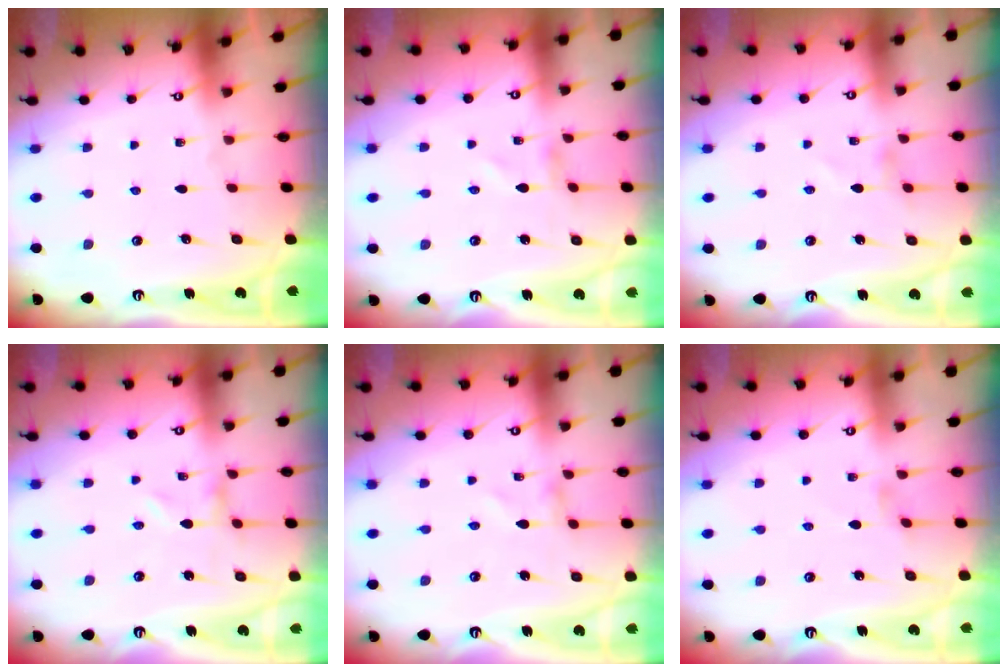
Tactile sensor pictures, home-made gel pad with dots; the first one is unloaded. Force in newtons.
{"total": 0.7, "press": 0.6, "slide": 0.1}
{"total": 1.0, "press": 0.9, "slide": 0.3}
{"total": 0.0}
{"total": 0.7, "press": 0.7, "slide": 0.1}
{"total": 0.0}